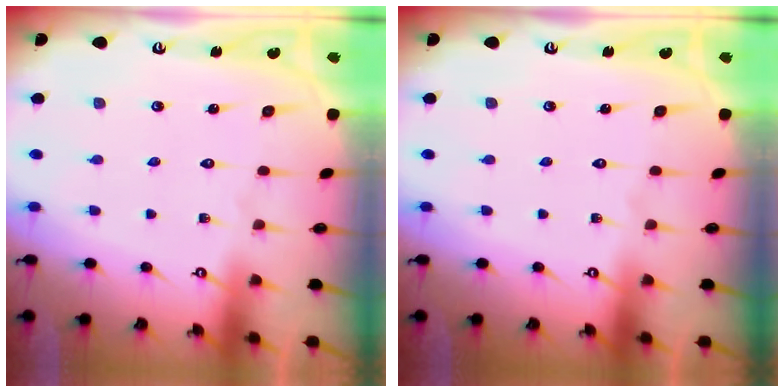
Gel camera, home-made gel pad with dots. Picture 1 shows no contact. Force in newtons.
{"total": 0.0}